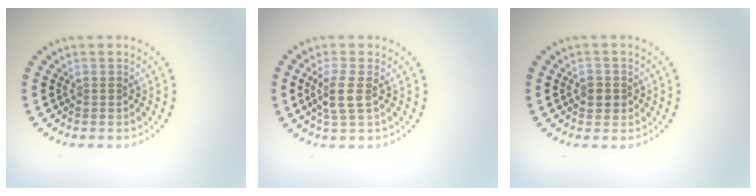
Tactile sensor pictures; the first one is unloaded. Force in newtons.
{"total": 2.4, "press": 2.0, "slide": 1.3}
{"total": 1.7, "press": 1.6, "slide": 0.3}